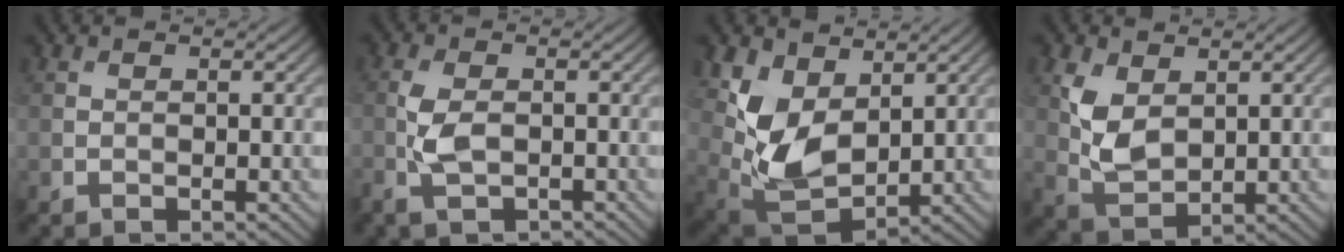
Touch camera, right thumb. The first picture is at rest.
{"total": 4.0, "force": [-1.3, 2.1, 3.1], "torque": [-0.084, -0.004, -0.028]}
{"total": 9.4, "force": [3.6, 5.5, 6.7], "torque": [-0.169, -0.004, 0.072]}
{"total": 5.5, "force": [1.8, 3.4, 4.0], "torque": [-0.095, -0.004, 0.037]}